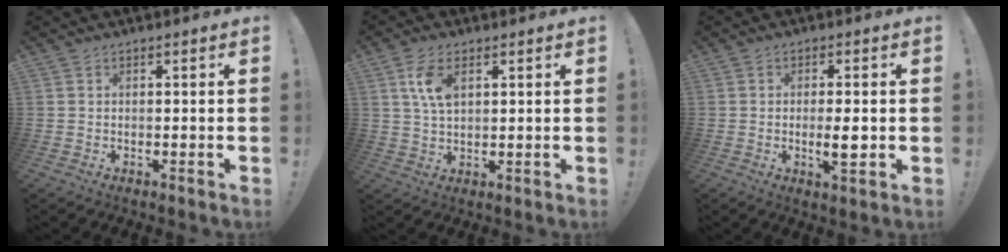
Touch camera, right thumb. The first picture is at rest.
{"total": 7.4, "force": [2.7, 3.9, 5.6], "torque": [-0.106, -0.003, 0.048]}
{"total": 5.4, "force": [-0.9, 1.1, 5.2], "torque": [-0.082, -0.009, -0.016]}